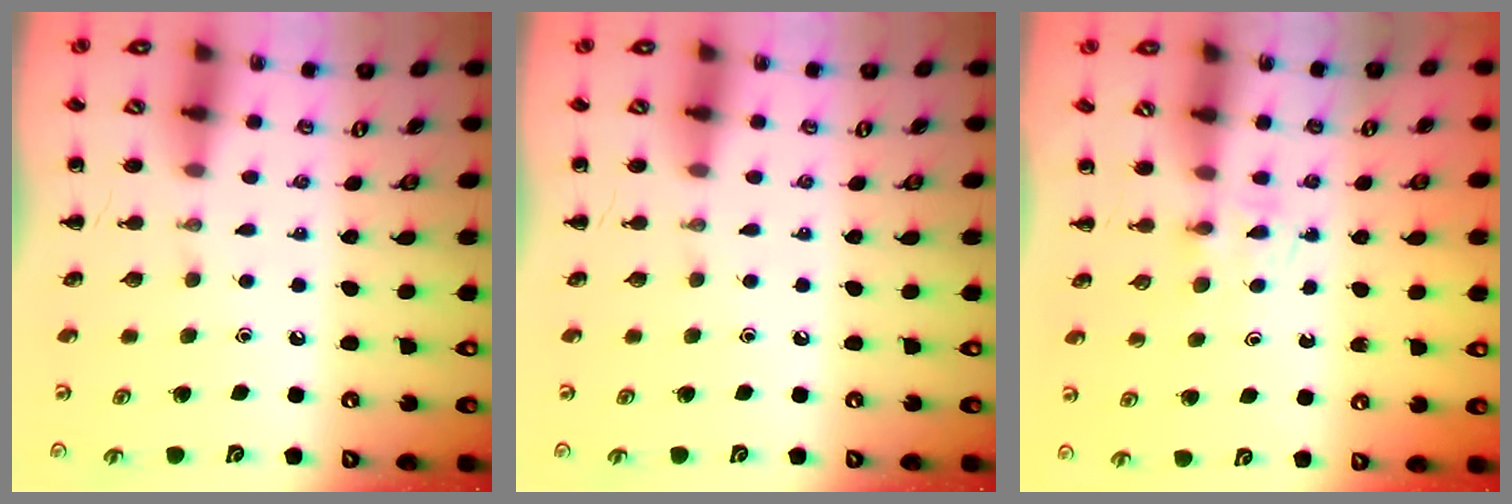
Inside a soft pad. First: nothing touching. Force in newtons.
{"total": 0.0}
{"total": 2.5, "press": 2.2, "slide": 1.1}